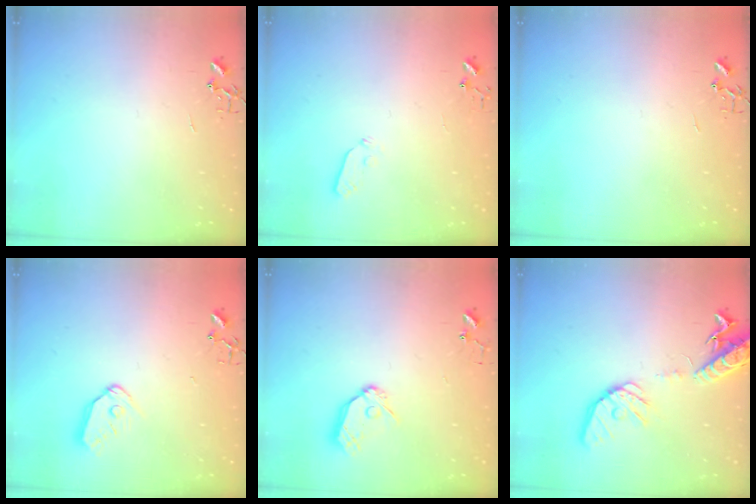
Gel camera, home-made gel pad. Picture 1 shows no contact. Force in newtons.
{"total": 3.7, "press": 3.6, "slide": 0.4}
{"total": 0.0}
{"total": 9.0, "press": 8.9, "slide": 0.9}
{"total": 11.0, "press": 10.9, "slide": 1.1}
{"total": 16.0, "press": 15.8, "slide": 2.5}